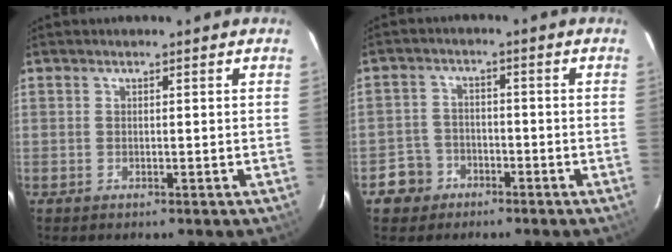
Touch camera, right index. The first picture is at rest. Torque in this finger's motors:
{"motor_torque": [0.04, 0.10, -0.46, -0.21]}